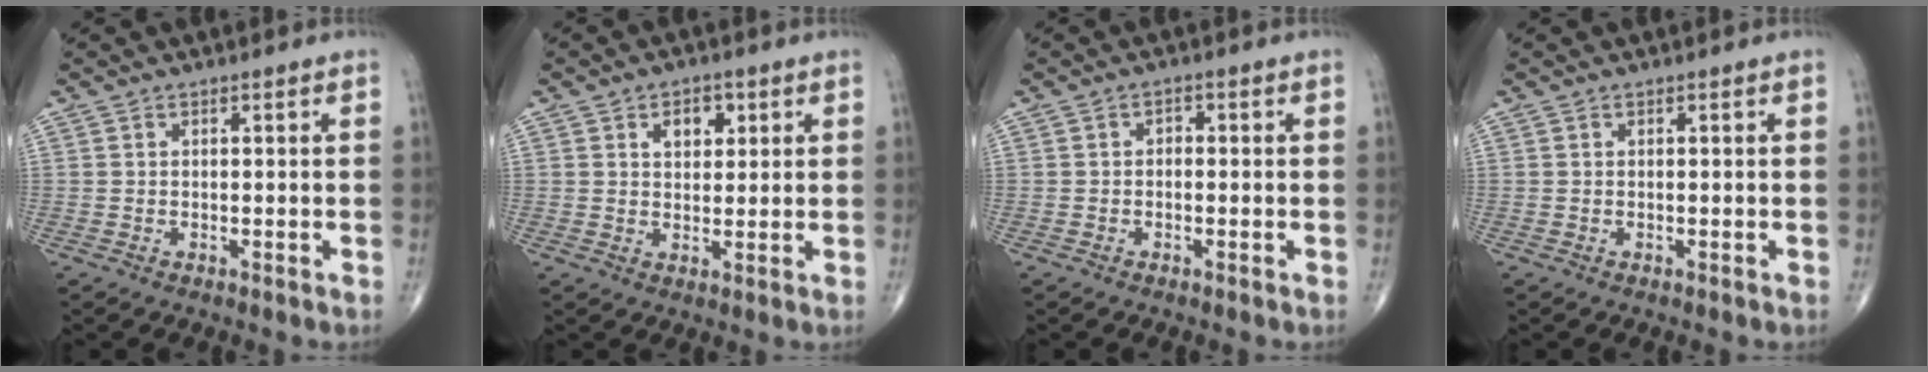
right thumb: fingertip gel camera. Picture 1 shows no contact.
{"total": 4.9, "force": [2.0, 3.2, 3.1], "torque": [-0.023, -0.007, 0.028]}
{"total": 1.2, "force": [-0.2, 0.9, 0.8], "torque": [-0.004, 0.005, -0.008]}
{"total": 0.0}